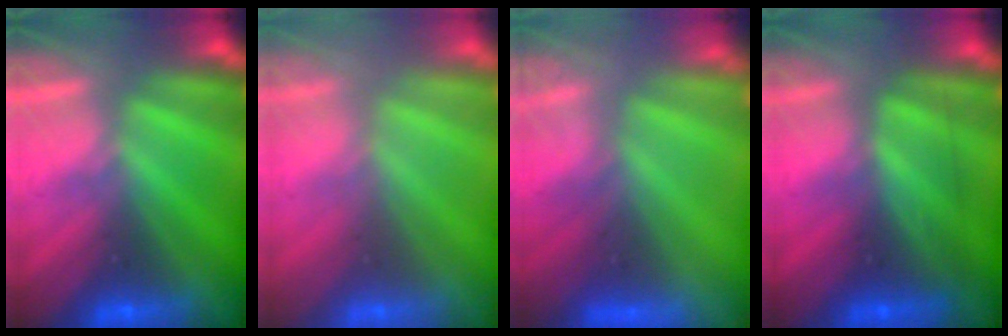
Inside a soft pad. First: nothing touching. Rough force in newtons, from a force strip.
{"total": 2.4}
{"total": 8.5}
{"total": 2.4}